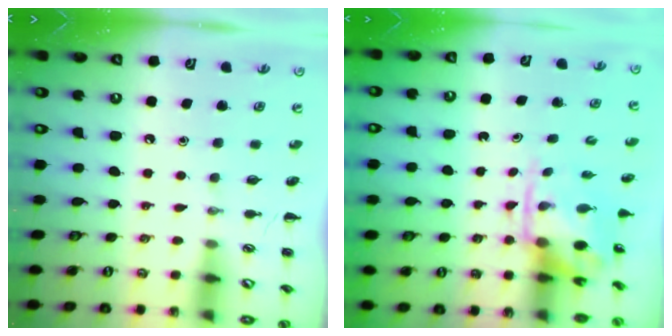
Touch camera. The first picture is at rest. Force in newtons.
{"total": 4.0, "press": 3.9, "slide": 0.8}